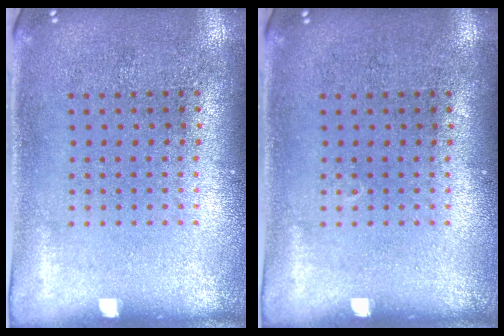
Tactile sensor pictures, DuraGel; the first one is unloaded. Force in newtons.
{"total": 0.0}